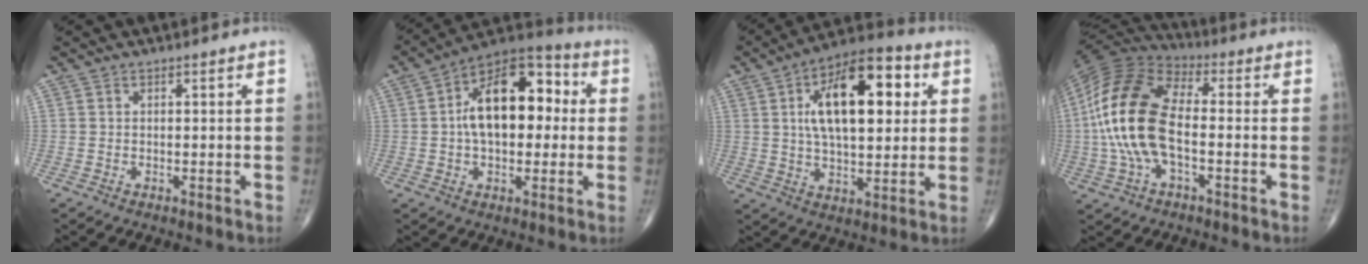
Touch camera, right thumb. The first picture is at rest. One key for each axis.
{"total": 17.4, "fx": 1.8, "fy": 9.9, "fz": 14.1, "tx": -0.194, "ty": 0.035, "tz": 0.017}
{"total": 19.4, "fx": 4.8, "fy": 9.2, "fz": 16.4, "tx": -0.230, "ty": 0.008, "tz": 0.071}
{"total": 18.3, "fx": -1.3, "fy": 9.2, "fz": 15.8, "tx": -0.329, "ty": 0.029, "tz": -0.032}